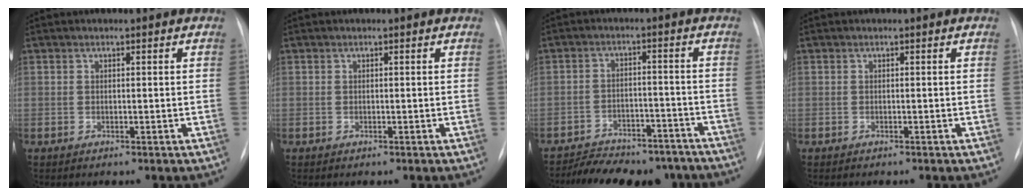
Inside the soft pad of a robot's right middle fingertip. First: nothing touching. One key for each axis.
{"total": 0.0}
{"total": 15.5, "fx": -13.5, "fy": 5.9, "fz": 4.7, "tx": -0.074, "ty": 0.020, "tz": -0.177}
{"total": 1.1, "fx": -1.0, "fy": 0.2, "fz": 0.5, "tx": -0.008, "ty": -0.002, "tz": -0.011}